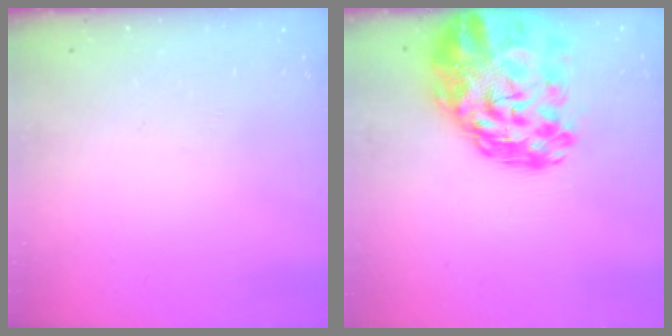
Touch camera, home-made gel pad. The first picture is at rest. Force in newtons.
{"total": 20.6, "press": 19.4, "slide": 6.8}